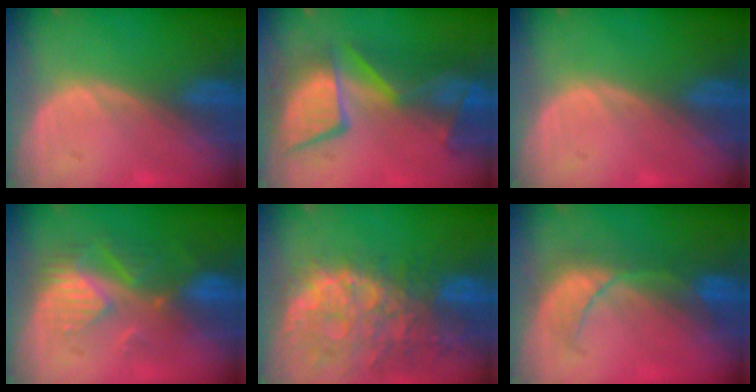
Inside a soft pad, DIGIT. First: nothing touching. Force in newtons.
{"total": 10.8, "press": 10.2, "slide": 3.5}
{"total": 0.0}
{"total": 8.7, "press": 7.8, "slide": 4.0}
{"total": 13.7, "press": 11.1, "slide": 7.9}
{"total": 5.9, "press": 5.9, "slide": 0.8}